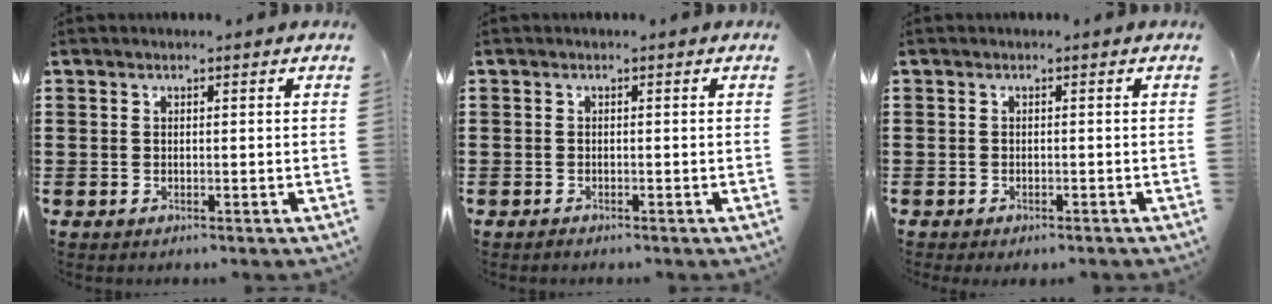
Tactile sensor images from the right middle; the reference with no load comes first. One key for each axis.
{"total": 0.5, "fx": -0.5, "fy": 0.2, "fz": 0.0, "tx": -0.001, "ty": 0.001, "tz": -0.011}
{"total": 0.6, "fx": -0.5, "fy": 0.1, "fz": 0.1, "tx": -0.004, "ty": -0.002, "tz": -0.011}